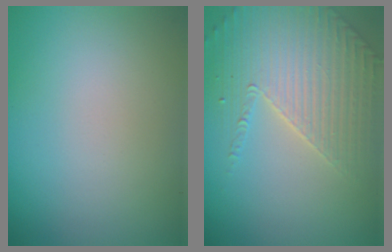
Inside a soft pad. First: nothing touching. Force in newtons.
{"total": 3.7, "press": 3.7, "slide": 0.7}